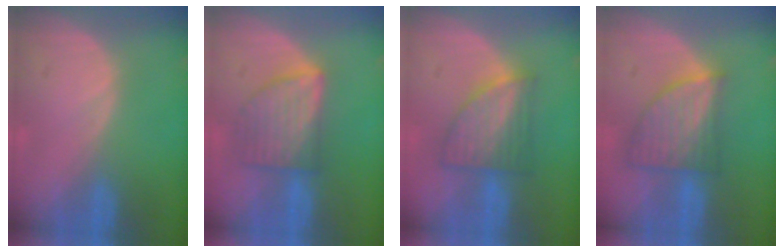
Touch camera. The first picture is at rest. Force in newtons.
{"total": 6.5, "press": 6.5, "slide": 0.1}
{"total": 6.6, "press": 6.3, "slide": 2.0}
{"total": 7.5, "press": 6.7, "slide": 3.4}